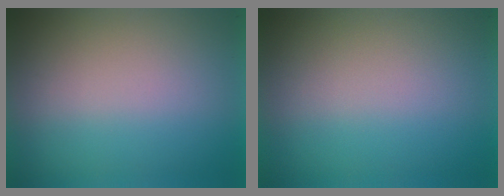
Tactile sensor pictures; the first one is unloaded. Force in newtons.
{"total": 0.0}